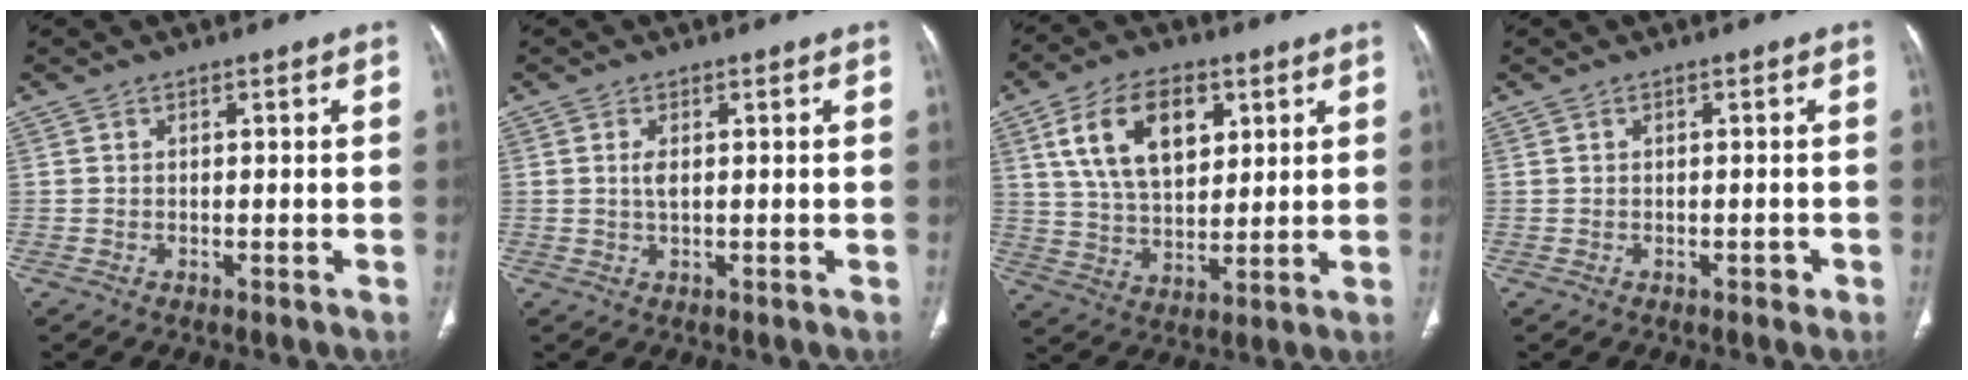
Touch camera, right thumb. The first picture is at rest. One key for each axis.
{"total": 1.8, "fx": 0.4, "fy": 0.8, "fz": 1.6, "tx": -0.036, "ty": -0.002, "tz": 0.010}
{"total": 15.1, "fx": 5.8, "fy": 9.1, "fz": 10.6, "tx": -0.158, "ty": -0.016, "tz": 0.111}
{"total": 1.0, "fx": -0.4, "fy": 0.7, "fz": 0.6, "tx": -0.005, "ty": 0.001, "tz": -0.004}